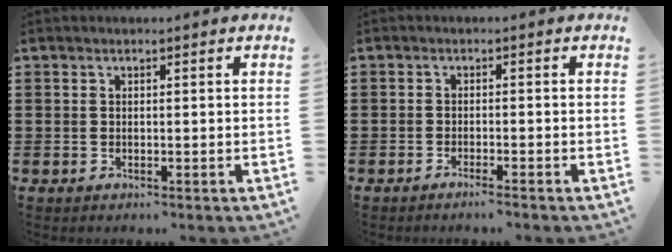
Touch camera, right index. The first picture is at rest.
{"total": 1.3, "force": [-1.2, -0.2, 0.5], "torque": [-0.009, 0.000, -0.022]}